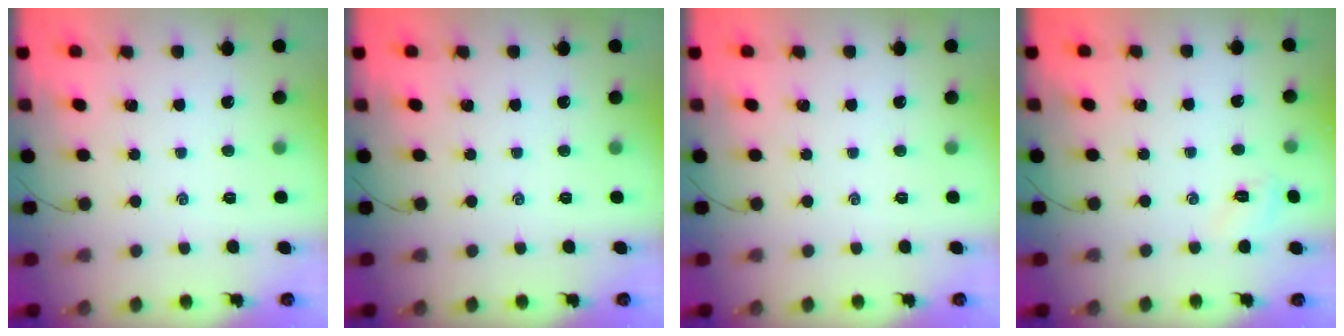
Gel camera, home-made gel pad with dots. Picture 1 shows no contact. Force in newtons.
{"total": 0.0}
{"total": 0.0}
{"total": 3.3, "press": 3.1, "slide": 0.8}